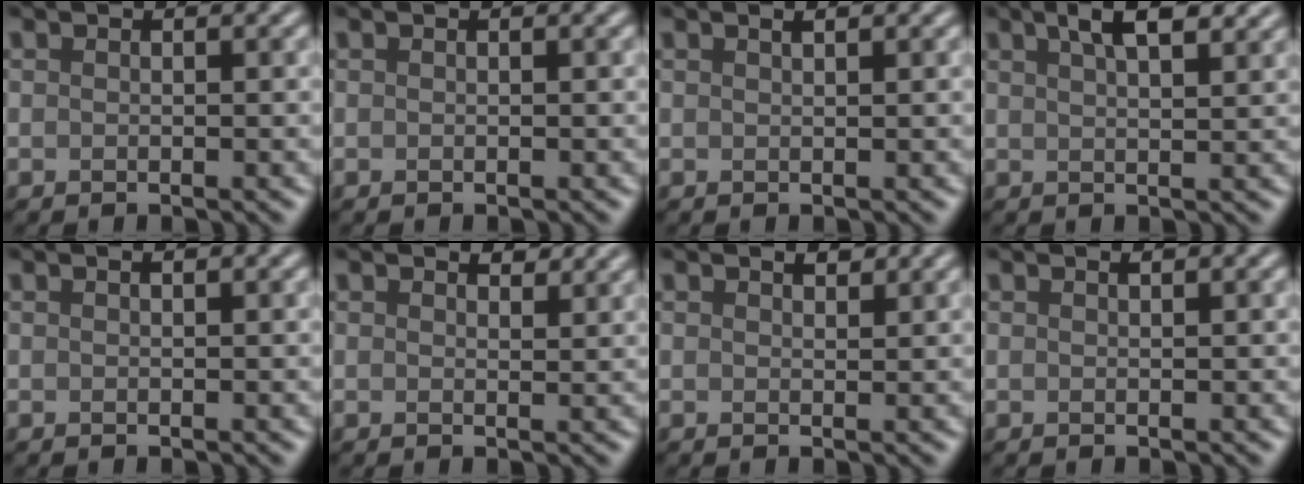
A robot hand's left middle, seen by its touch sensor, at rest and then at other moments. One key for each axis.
{"total": 0.0}
{"total": 0.6, "fx": 0.4, "fy": 0.0, "fz": 0.4, "tx": -0.009, "ty": 0.000, "tz": 0.008}
{"total": 4.3, "fx": 2.9, "fy": 1.2, "fz": 2.9, "tx": -0.039, "ty": 0.012, "tz": 0.042}
{"total": 0.0}
{"total": 1.6, "fx": 1.4, "fy": 0.4, "fz": 0.5, "tx": -0.012, "ty": -0.001, "tz": 0.020}
{"total": 1.0, "fx": 0.8, "fy": 0.4, "fz": 0.4, "tx": -0.010, "ty": 0.000, "tz": 0.014}
{"total": 0.0}